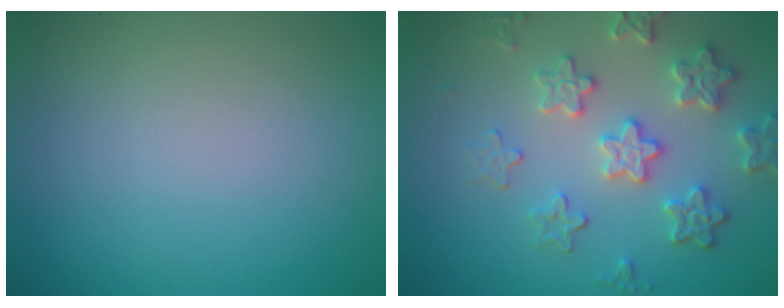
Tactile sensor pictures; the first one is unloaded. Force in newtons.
{"total": 4.8, "press": 4.1, "slide": 2.6}